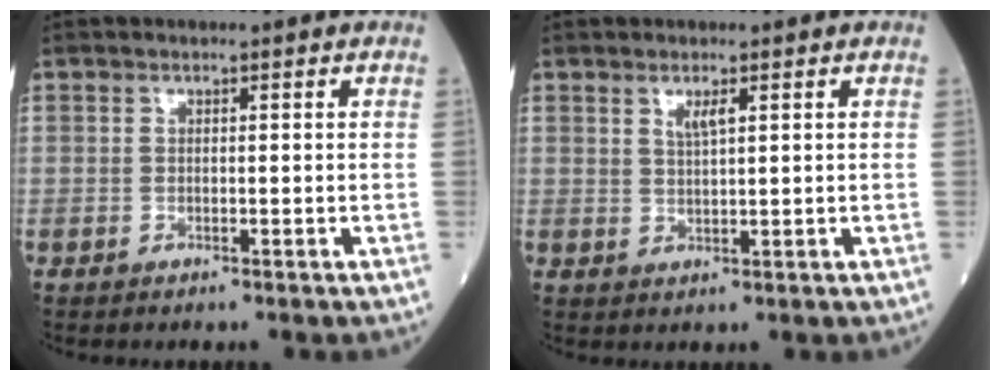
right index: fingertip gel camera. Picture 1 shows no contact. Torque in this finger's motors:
{"motor_torque": [-0.08, -0.03, 0.02, 0.04]}